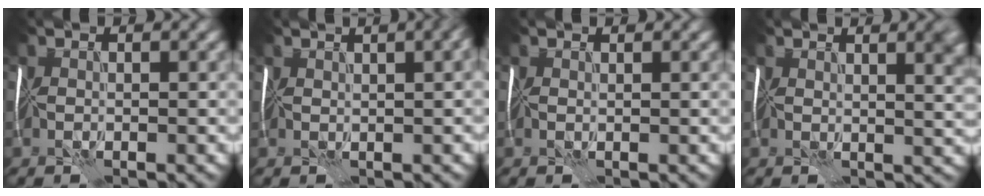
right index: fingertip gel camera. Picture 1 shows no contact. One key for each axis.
{"total": 6.8, "fx": 3.2, "fy": 2.8, "fz": 5.3, "tx": -0.041, "ty": 0.037, "tz": 0.028}
{"total": 1.0, "fx": 0.8, "fy": 0.4, "fz": 0.4, "tx": -0.006, "ty": 0.004, "tz": 0.010}
{"total": 6.0, "fx": 3.0, "fy": 2.5, "fz": 4.6, "tx": -0.013, "ty": 0.013, "tz": 0.038}